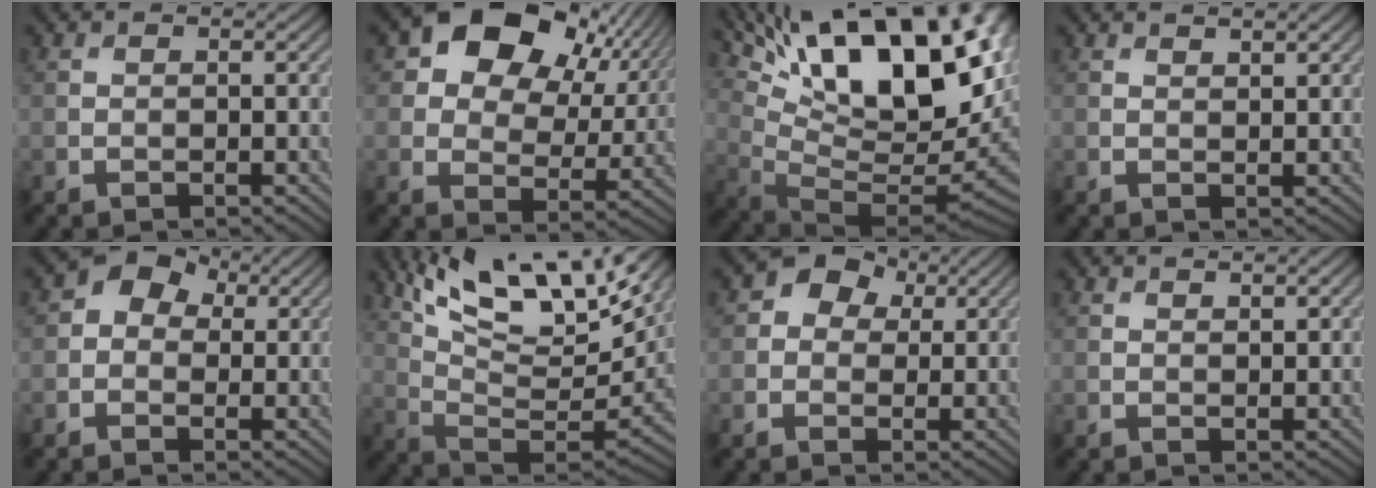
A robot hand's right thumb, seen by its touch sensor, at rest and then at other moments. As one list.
[{"total": 14.6, "force": [6.7, 9.6, 8.8], "torque": [-0.136, 0.011, 0.110]}, {"total": 20.9, "force": [9.5, 7.8, 16.9], "torque": [-0.246, 0.032, 0.170]}, {"total": 1.5, "force": [1.3, 0.2, 0.8], "torque": [-0.018, -0.001, 0.023]}, {"total": 4.7, "force": [1.0, 3.7, 2.6], "torque": [-0.041, 0.004, 0.006]}, {"total": 16.9, "force": [10.5, 4.7, 12.4], "torque": [-0.243, 0.001, 0.191]}, {"total": 5.3, "force": [1.8, 4.2, 2.8], "torque": [-0.053, 0.005, 0.014]}, {"total": 1.2, "force": [1.0, 0.2, 0.6], "torque": [-0.015, -0.002, 0.017]}]